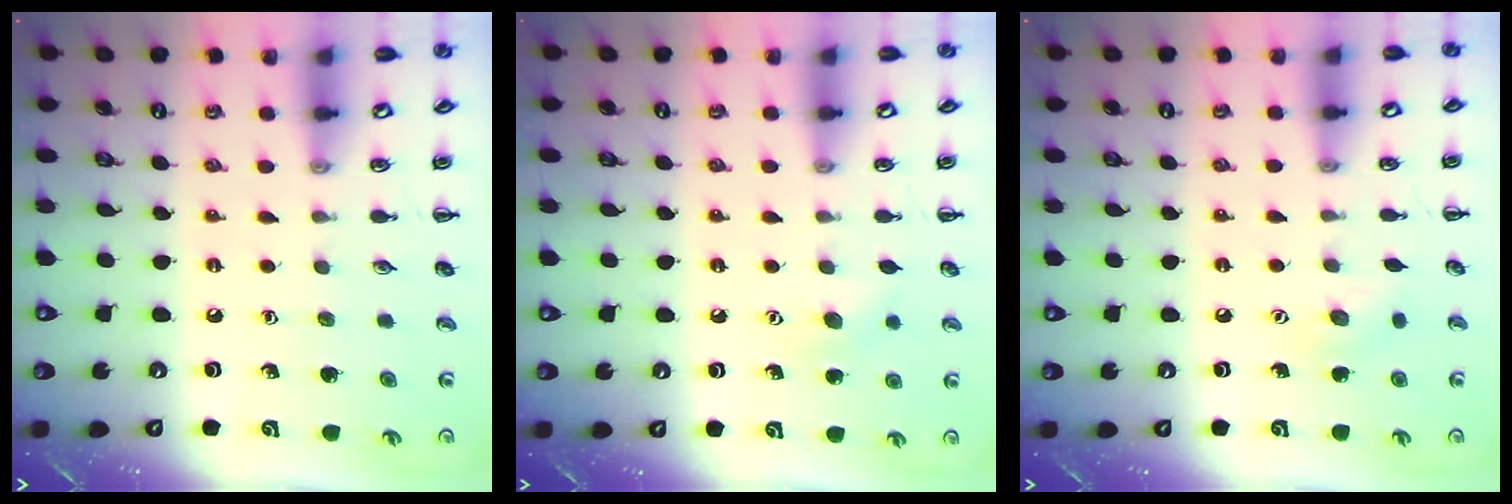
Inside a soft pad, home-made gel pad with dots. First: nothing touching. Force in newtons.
{"total": 5.4, "press": 5.2, "slide": 1.2}
{"total": 6.7, "press": 6.5, "slide": 1.4}